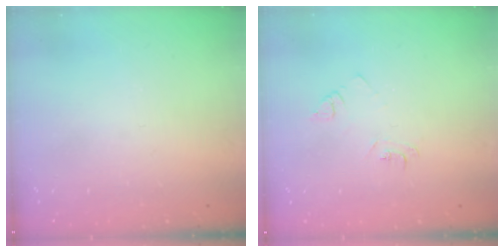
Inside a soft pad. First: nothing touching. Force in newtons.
{"total": 4.2, "press": 4.1, "slide": 0.6}